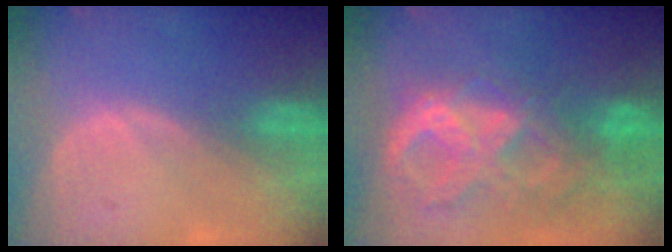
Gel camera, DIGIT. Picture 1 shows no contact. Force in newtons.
{"total": 10.6, "press": 8.9, "slide": 5.7}